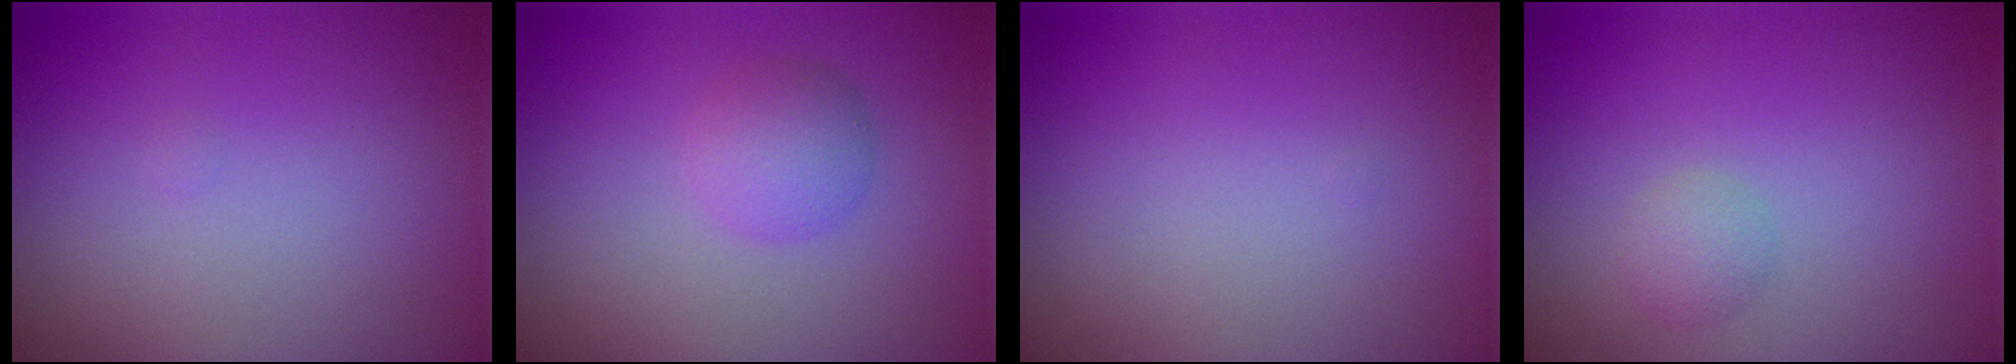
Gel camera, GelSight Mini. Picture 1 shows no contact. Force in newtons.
{"total": 2.5, "press": 2.5, "slide": 0.1}
{"total": 0.0}
{"total": 1.3, "press": 1.3, "slide": 0.0}